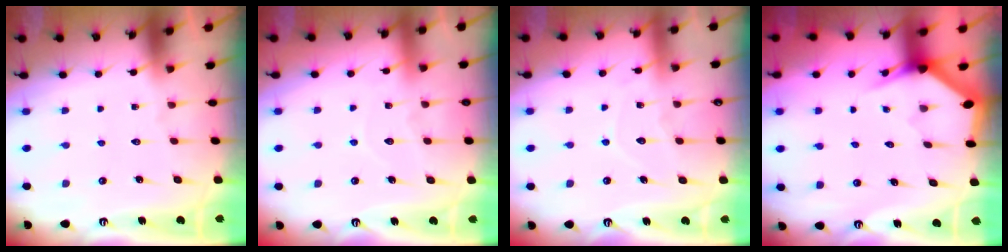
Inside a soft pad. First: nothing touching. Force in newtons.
{"total": 7.2, "press": 7.2, "slide": 0.6}
{"total": 6.4, "press": 6.4, "slide": 0.6}
{"total": 2.9, "press": 2.9, "slide": 0.1}